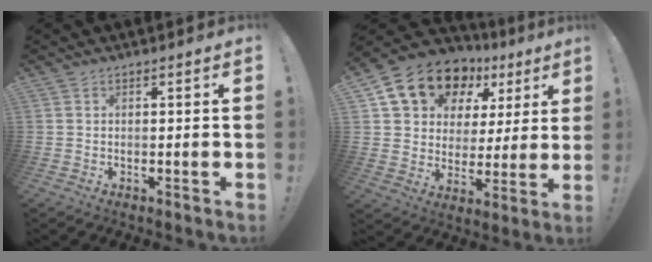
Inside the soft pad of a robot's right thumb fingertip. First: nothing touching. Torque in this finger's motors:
{"motor_torque": [2.29, 2.52, 0.49, 0.39, 0.10]}